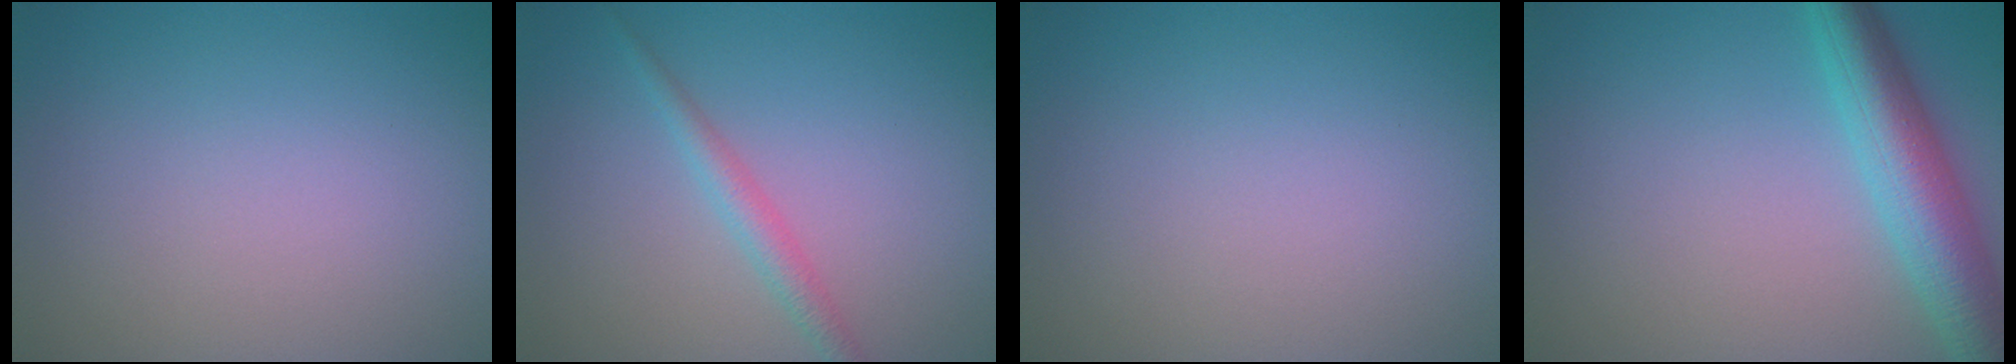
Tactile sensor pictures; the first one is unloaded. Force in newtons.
{"total": 1.8, "press": 1.8, "slide": 0.1}
{"total": 0.0}
{"total": 6.0, "press": 6.0, "slide": 0.1}